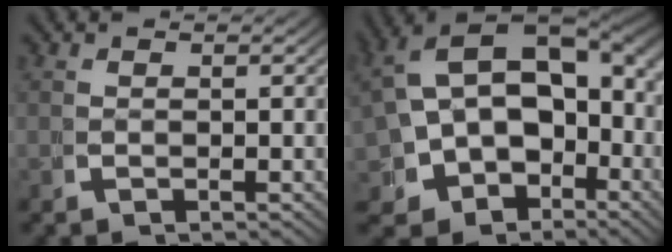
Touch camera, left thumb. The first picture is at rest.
{"total": 14.4, "force": [0.4, 11.3, 8.9], "torque": [-0.173, -0.035, 0.009]}